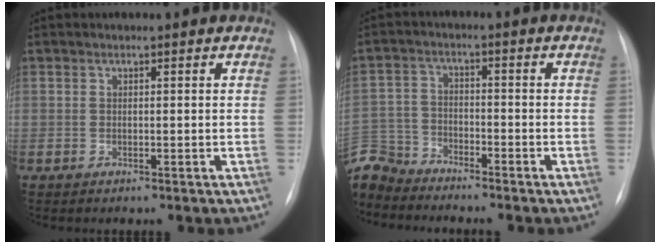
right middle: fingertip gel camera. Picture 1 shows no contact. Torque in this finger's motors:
{"motor_torque": [0.36, -0.36, -0.06, -0.06]}